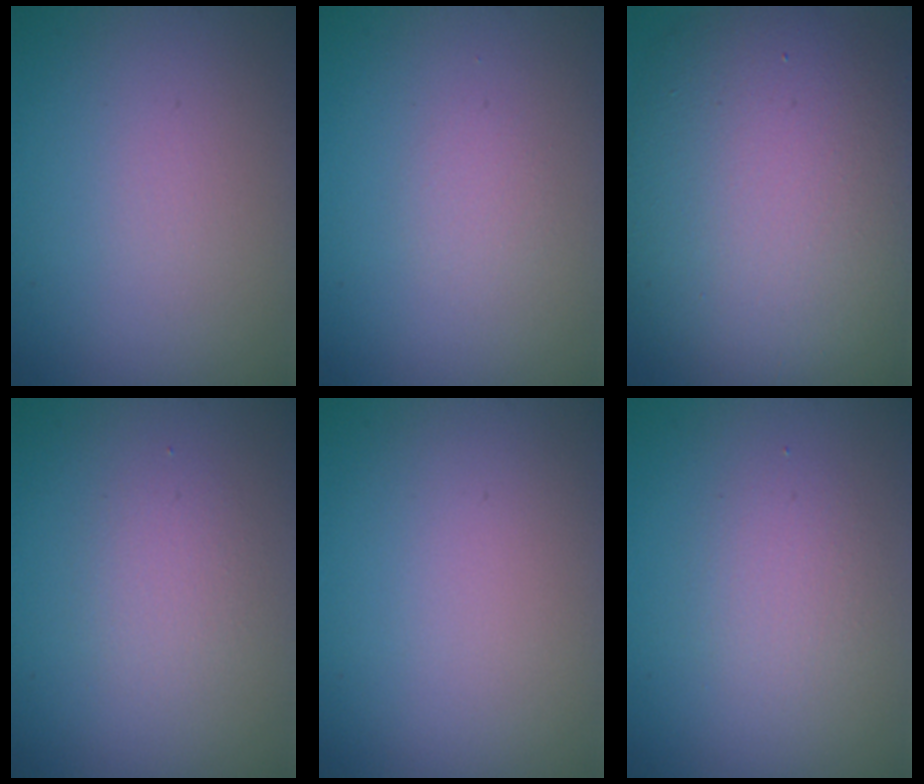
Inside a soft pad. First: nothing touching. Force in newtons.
{"total": 0.7, "press": 0.7, "slide": 0.1}
{"total": 12.7, "press": 12.6, "slide": 0.8}
{"total": 1.6, "press": 1.6, "slide": 0.2}
{"total": 0.0}
{"total": 1.9, "press": 1.9, "slide": 0.1}